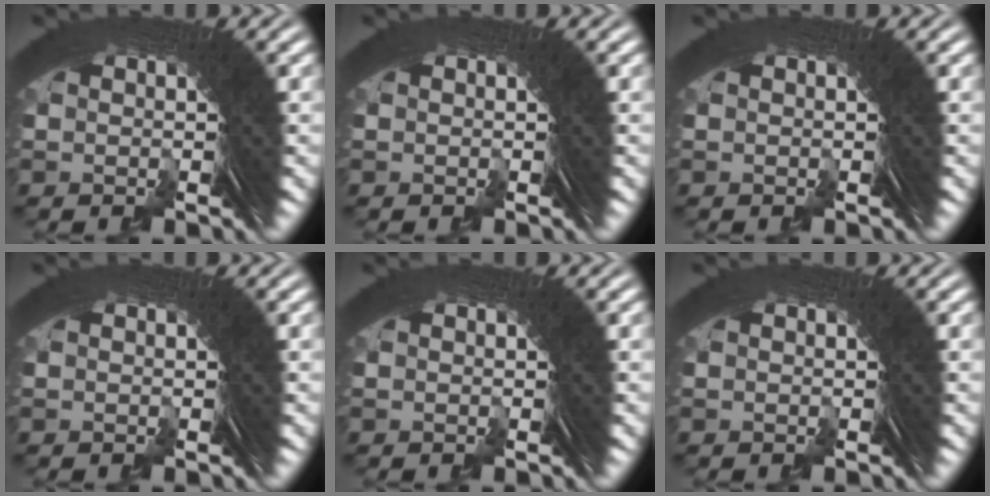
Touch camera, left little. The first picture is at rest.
{"total": 0.0}
{"total": 0.0}
{"total": 0.0}
{"total": 0.0}
{"total": 0.0}